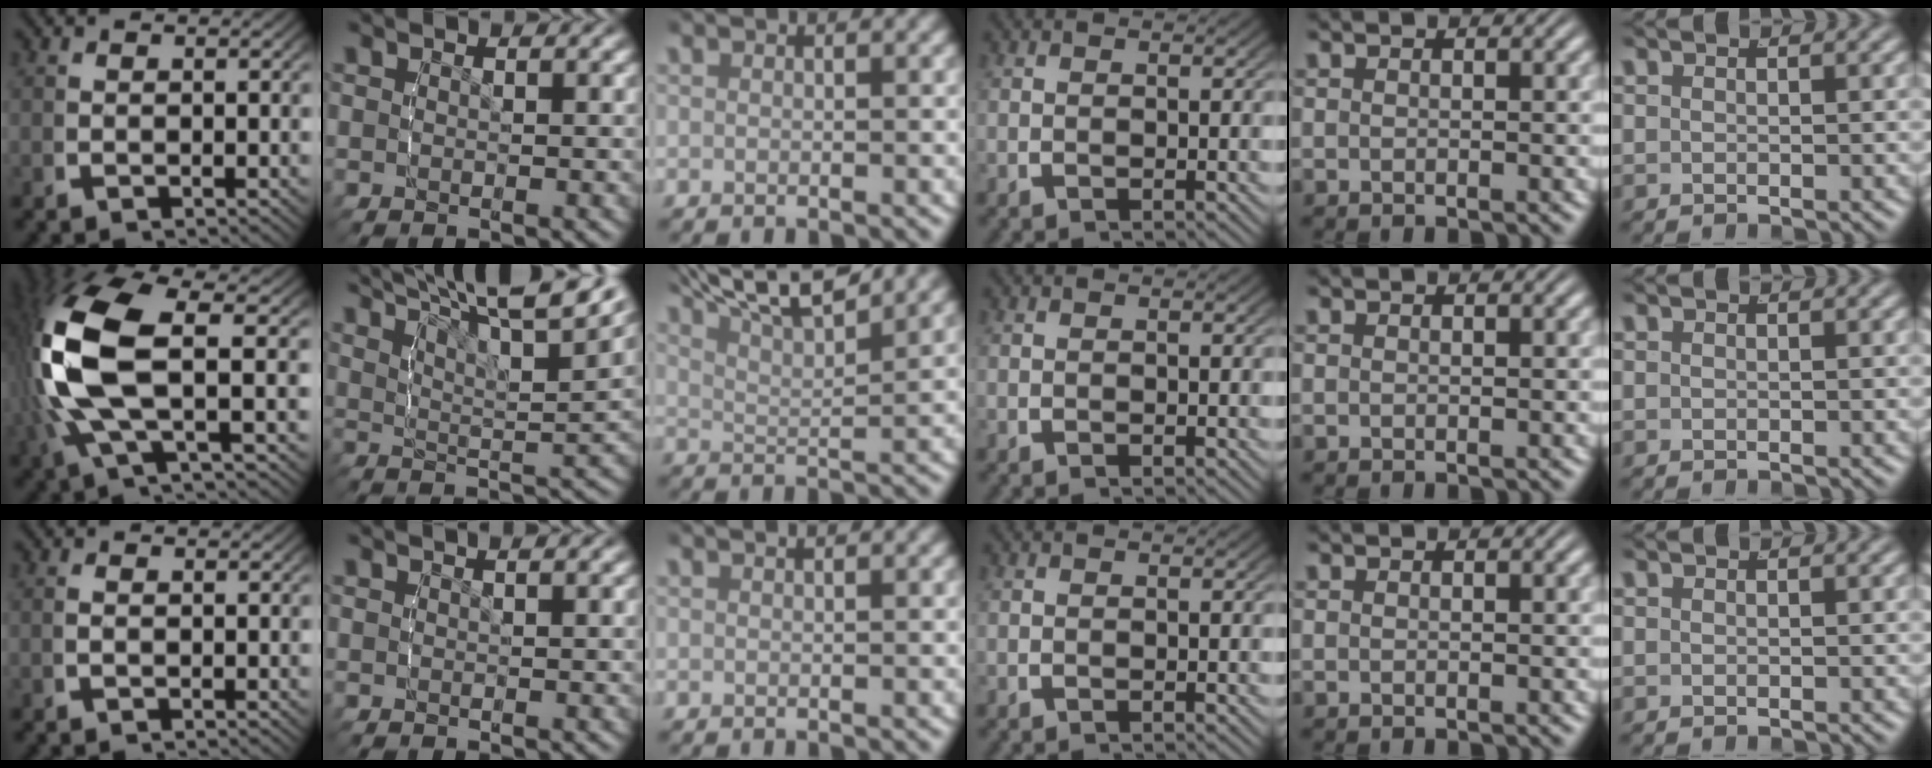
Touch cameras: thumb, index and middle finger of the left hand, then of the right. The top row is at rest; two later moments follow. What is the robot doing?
{"motion": "lift_and_place", "object": "glue stick"}